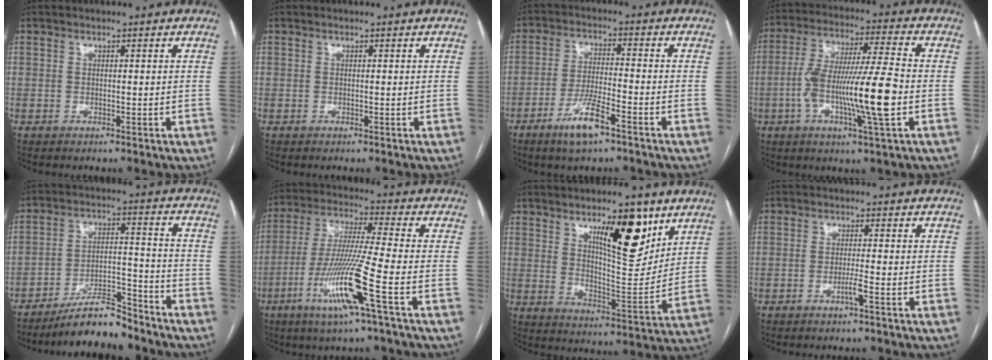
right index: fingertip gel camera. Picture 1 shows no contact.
{"total": 0.0}
{"total": 7.5, "force": [-4.6, 1.0, 5.8], "torque": [-0.116, -0.008, -0.084]}
{"total": 15.1, "force": [-3.4, 0.7, 14.7], "torque": [-0.274, 0.000, -0.063]}
{"total": 10.5, "force": [-9.2, 2.0, 4.7], "torque": [-0.073, 0.018, -0.158]}
{"total": 13.6, "force": [-5.7, -1.2, 12.2], "torque": [-0.249, -0.021, -0.112]}
{"total": 13.1, "force": [7.4, 3.5, 10.3], "torque": [-0.155, -0.008, 0.122]}
{"total": 2.0, "force": [-1.0, -0.4, 1.6], "torque": [-0.032, -0.002, -0.020]}